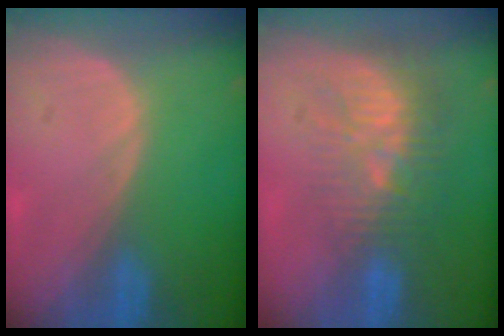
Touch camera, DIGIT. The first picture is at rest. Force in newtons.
{"total": 10.2, "press": 8.8, "slide": 5.0}